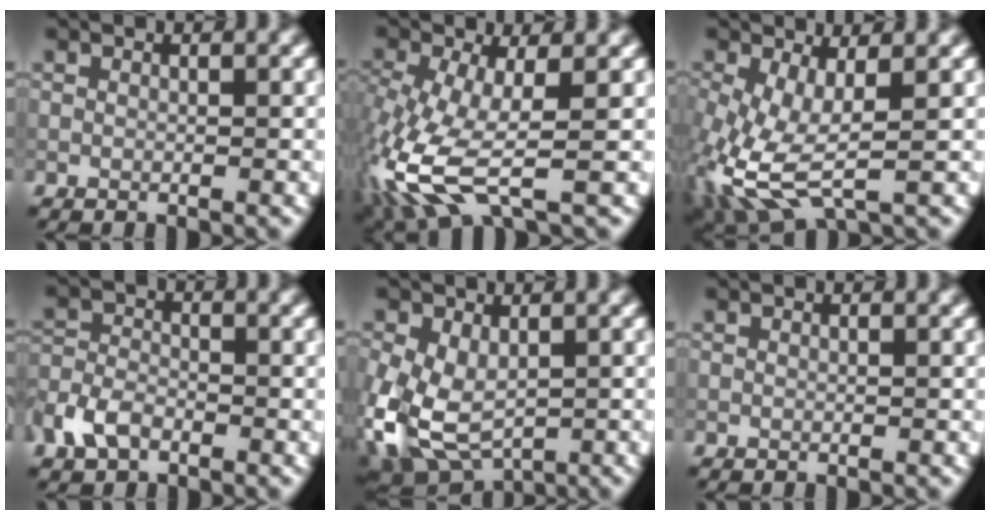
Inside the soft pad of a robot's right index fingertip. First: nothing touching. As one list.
[{"total": 9.1, "force": [-2.9, 3.7, 7.8], "torque": [-0.191, -0.017, -0.058]}, {"total": 6.7, "force": [-1.2, 3.0, 5.8], "torque": [-0.150, -0.010, -0.025]}, {"total": 3.6, "force": [-2.2, 2.1, 1.9], "torque": [-0.041, 0.002, -0.054]}, {"total": 7.9, "force": [-2.4, 4.7, 5.9], "torque": [-0.142, -0.019, -0.038]}, {"total": 0.0}]